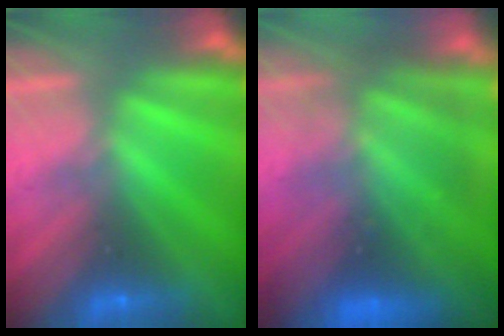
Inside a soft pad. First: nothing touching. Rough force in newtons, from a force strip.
{"total": 8.2}